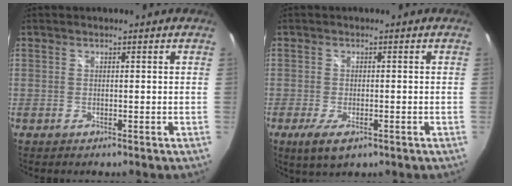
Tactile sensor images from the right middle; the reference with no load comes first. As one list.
[{"total": 4.6, "force": [-2.1, 1.7, 3.7], "torque": [-0.080, -0.015, -0.037]}]